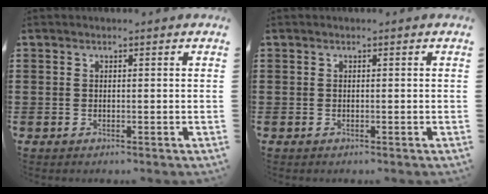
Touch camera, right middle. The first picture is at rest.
{"total": 0.0}